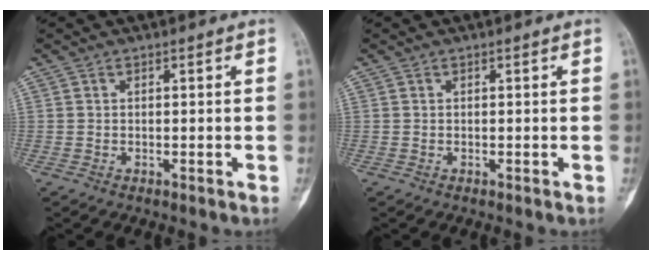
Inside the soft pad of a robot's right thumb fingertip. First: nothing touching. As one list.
[{"total": 0.0}]